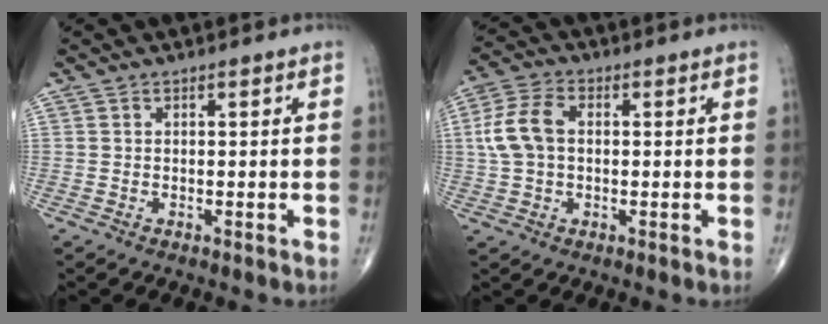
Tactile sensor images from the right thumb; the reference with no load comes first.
{"total": 8.3, "force": [0.7, 5.4, 6.3], "torque": [-0.137, 0.021, 0.012]}